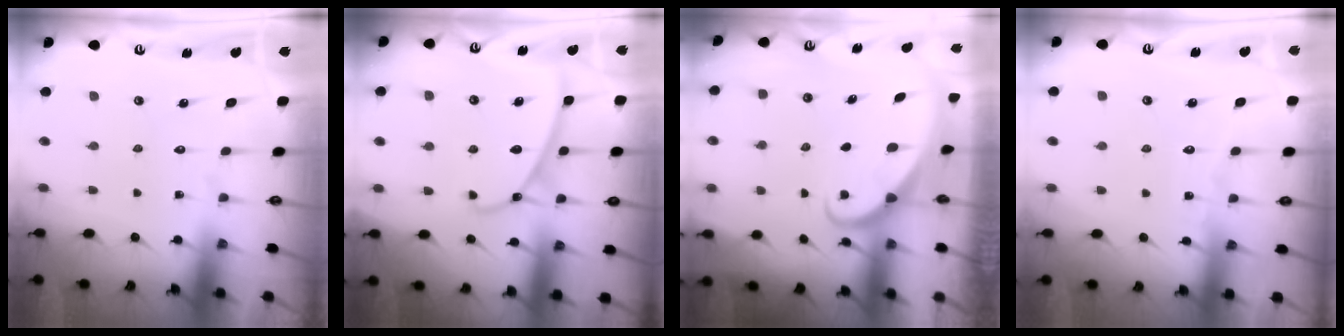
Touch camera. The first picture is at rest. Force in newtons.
{"total": 8.0, "press": 8.0, "slide": 0.3}
{"total": 1.6, "press": 1.6, "slide": 0.0}
{"total": 3.6, "press": 3.5, "slide": 0.4}